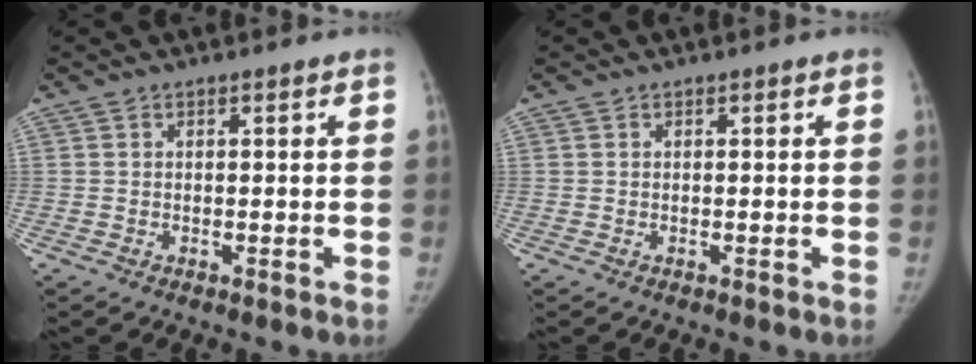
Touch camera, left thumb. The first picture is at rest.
{"total": 0.0}